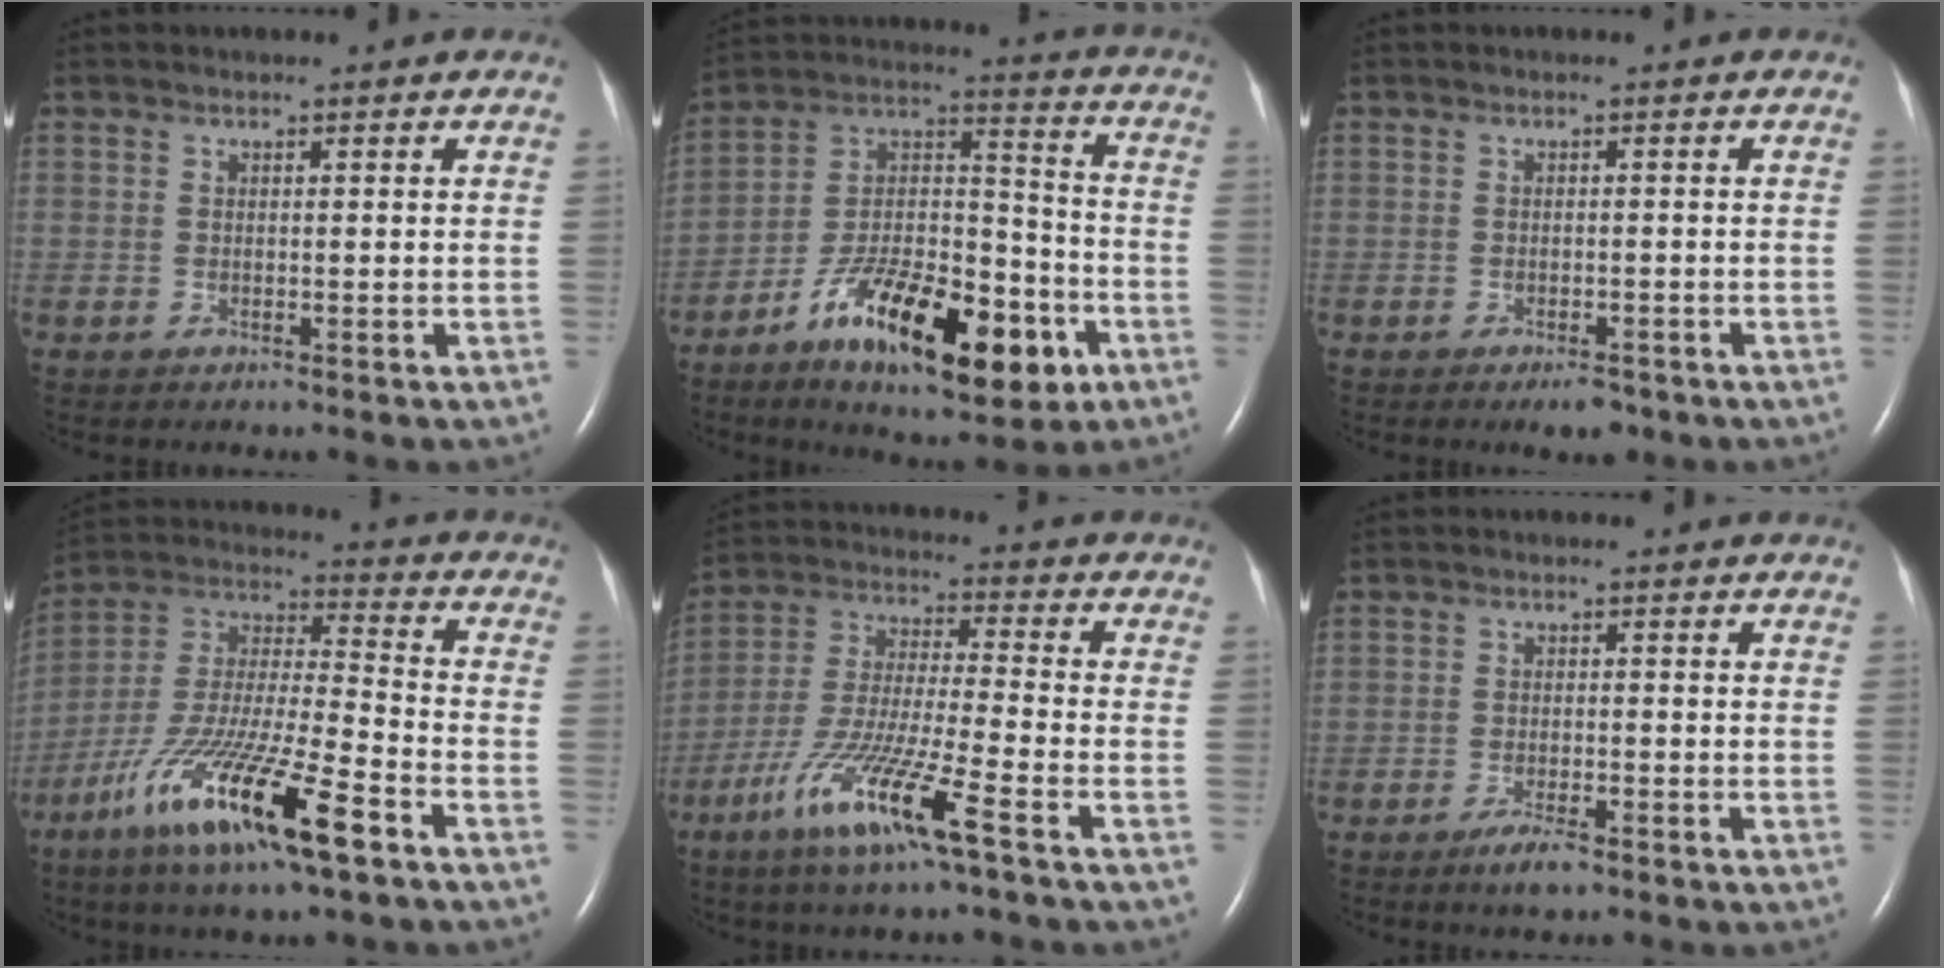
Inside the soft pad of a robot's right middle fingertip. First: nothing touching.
{"total": 20.4, "force": [-10.2, 7.1, 16.1], "torque": [-0.266, 0.007, -0.160]}
{"total": 2.4, "force": [-1.7, 0.9, 1.5], "torque": [-0.024, -0.002, -0.020]}
{"total": 18.8, "force": [-10.4, 1.9, 15.5], "torque": [-0.332, -0.045, -0.192]}
{"total": 13.2, "force": [-7.4, -0.1, 10.9], "torque": [-0.230, -0.028, -0.145]}
{"total": 3.0, "force": [-2.1, 0.5, 2.1], "torque": [-0.046, -0.004, -0.037]}